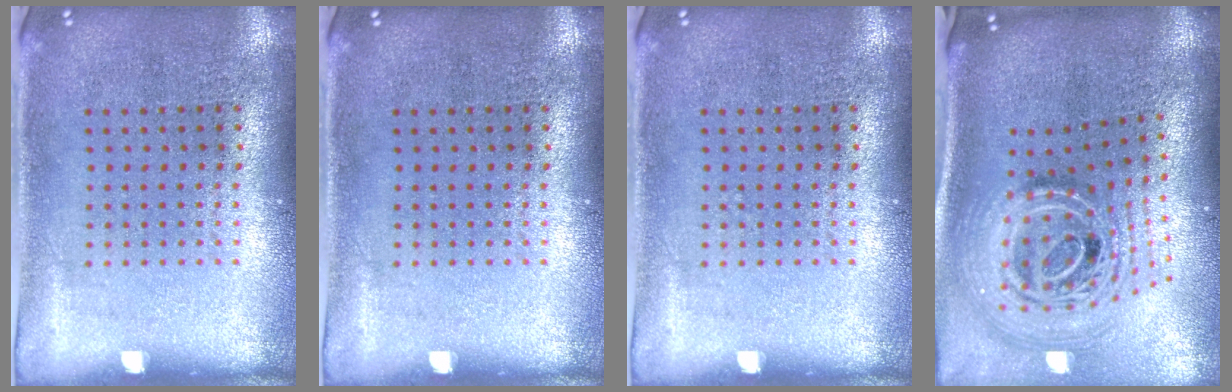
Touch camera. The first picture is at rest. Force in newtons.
{"total": 0.0}
{"total": 0.0}
{"total": 3.0, "press": 2.0, "slide": 2.2}